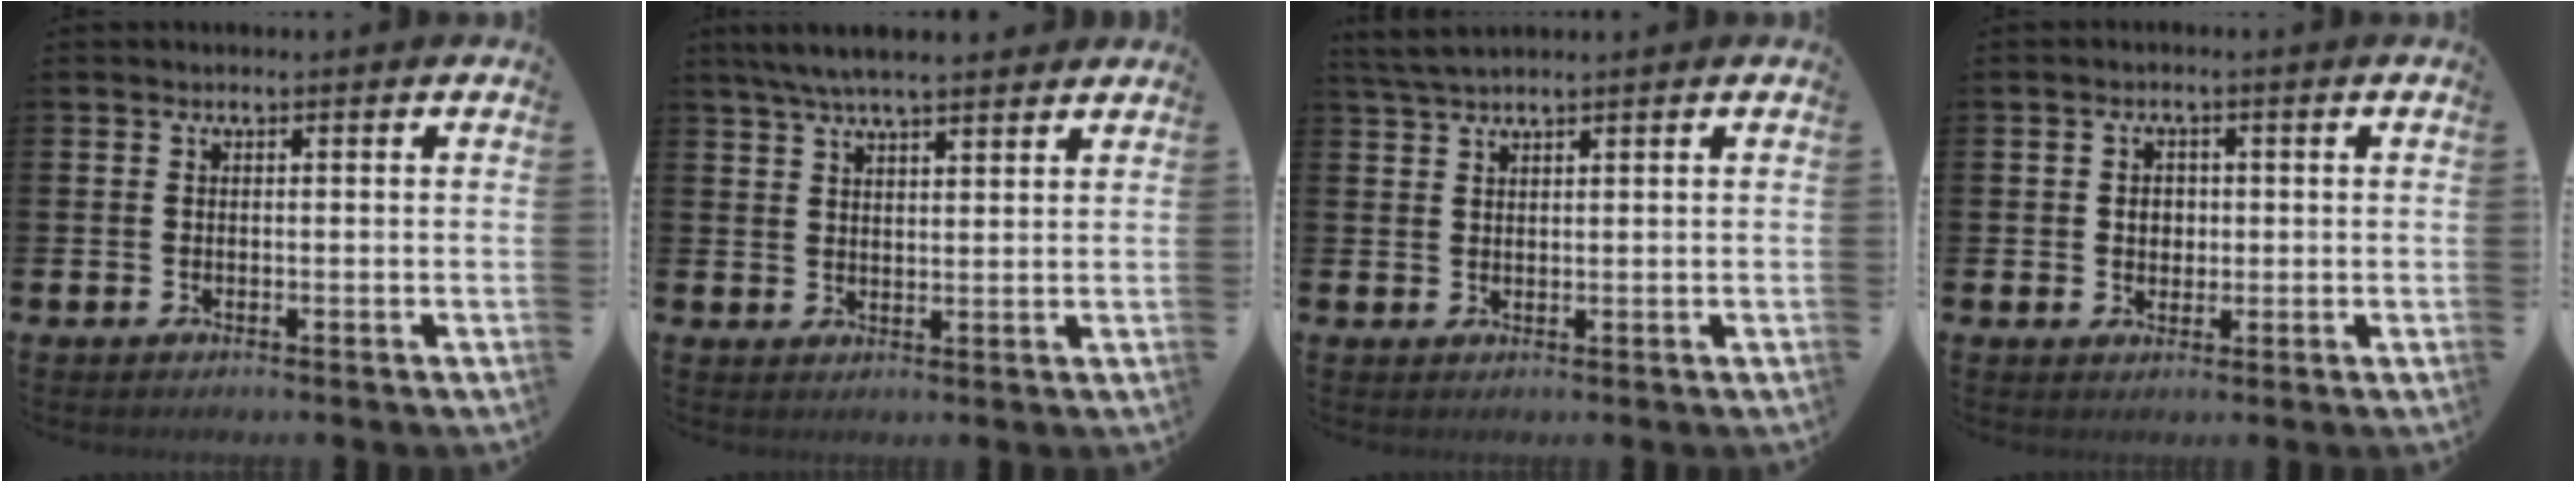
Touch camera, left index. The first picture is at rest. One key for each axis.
{"total": 5.7, "fx": 5.2, "fy": 0.9, "fz": 2.1, "tx": -0.051, "ty": -0.013, "tz": 0.095}
{"total": 2.8, "fx": 2.6, "fy": 0.3, "fz": 1.1, "tx": -0.028, "ty": -0.001, "tz": 0.049}
{"total": 2.3, "fx": 0.3, "fy": 2.0, "fz": 1.1, "tx": -0.005, "ty": 0.002, "tz": -0.001}